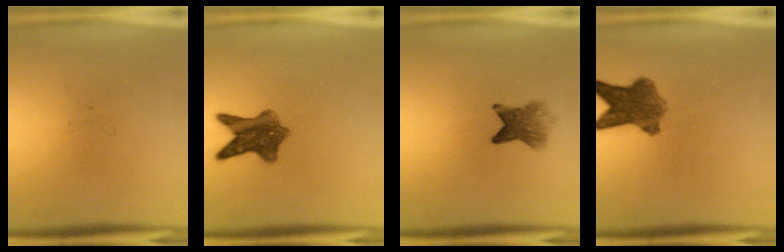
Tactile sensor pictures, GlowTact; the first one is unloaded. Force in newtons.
{"total": 8.0}
{"total": 4.8}
{"total": 7.8}